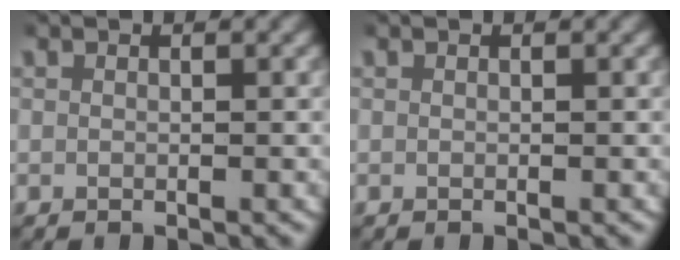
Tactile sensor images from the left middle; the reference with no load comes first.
{"total": 0.0}